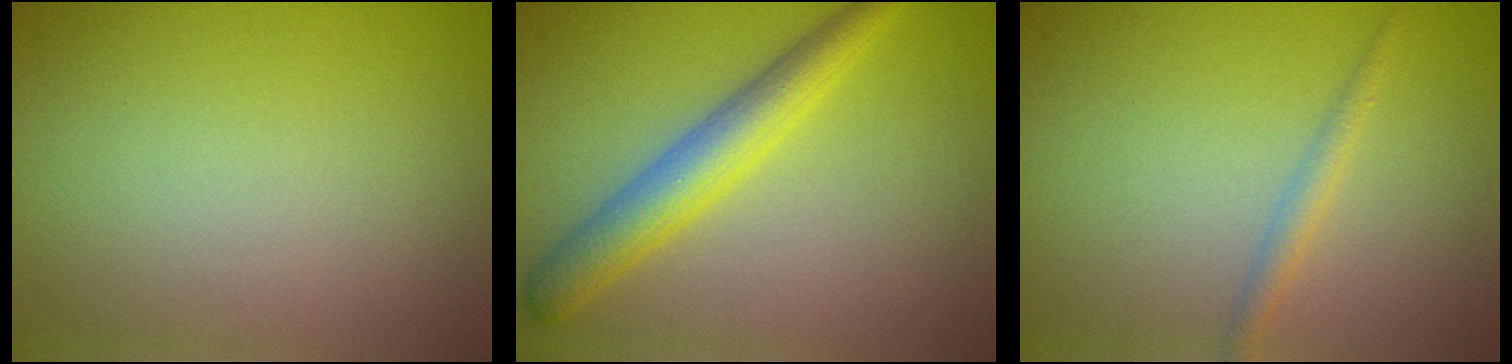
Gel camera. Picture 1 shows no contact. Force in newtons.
{"total": 4.5, "press": 4.5, "slide": 0.1}
{"total": 1.4, "press": 1.4, "slide": 0.0}